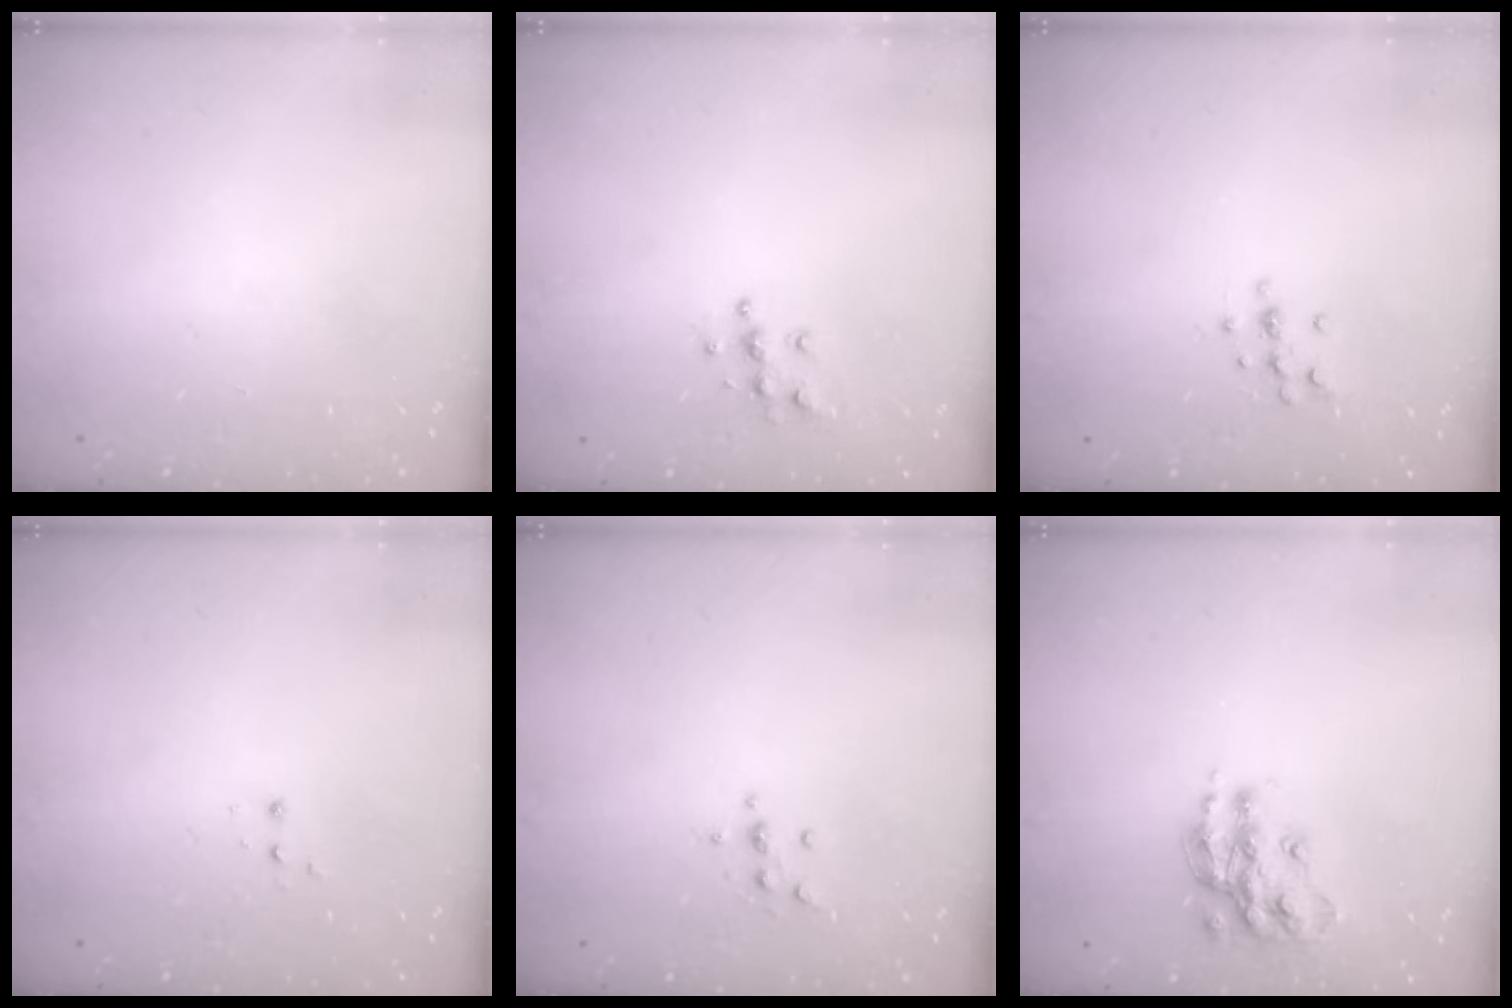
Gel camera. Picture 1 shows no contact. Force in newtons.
{"total": 5.9, "press": 5.9, "slide": 0.2}
{"total": 6.5, "press": 6.2, "slide": 2.1}
{"total": 2.8, "press": 2.8, "slide": 0.5}
{"total": 3.5, "press": 3.3, "slide": 1.0}
{"total": 13.4, "press": 13.4, "slide": 0.9}